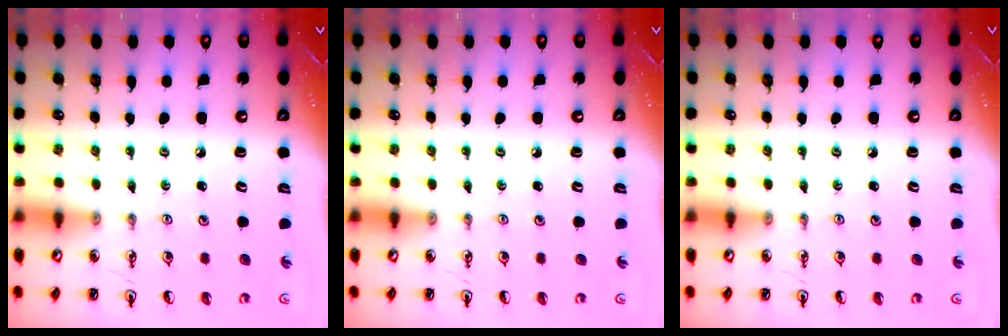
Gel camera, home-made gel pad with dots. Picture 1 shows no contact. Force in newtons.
{"total": 0.0}
{"total": 0.0}